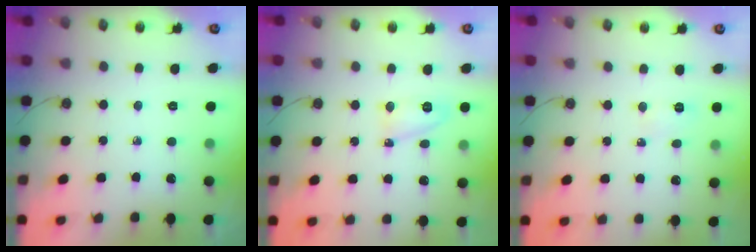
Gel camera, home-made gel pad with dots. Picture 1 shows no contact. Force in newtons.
{"total": 5.5, "press": 5.5, "slide": 0.6}
{"total": 2.8, "press": 2.7, "slide": 0.8}